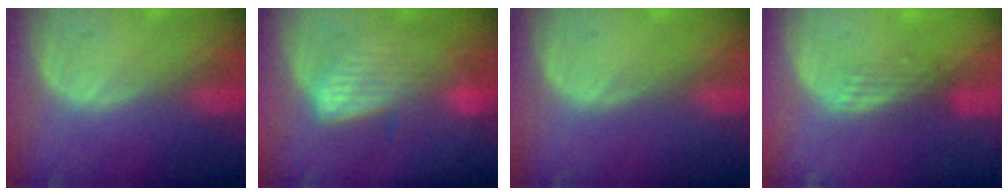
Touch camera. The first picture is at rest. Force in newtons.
{"total": 6.7, "press": 6.3, "slide": 2.4}
{"total": 0.0}
{"total": 3.0, "press": 2.5, "slide": 1.7}